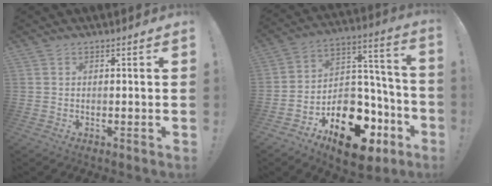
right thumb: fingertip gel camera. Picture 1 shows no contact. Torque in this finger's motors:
{"motor_torque": [2.71, 1.39, 0.51, -0.06, 0.18]}